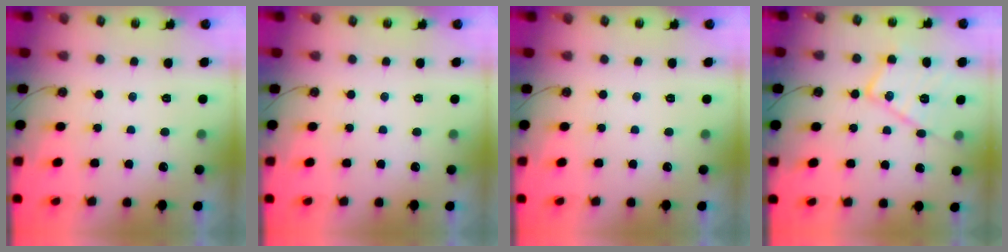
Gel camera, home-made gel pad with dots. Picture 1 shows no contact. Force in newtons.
{"total": 0.0}
{"total": 0.0}
{"total": 15.3, "press": 15.3, "slide": 0.5}